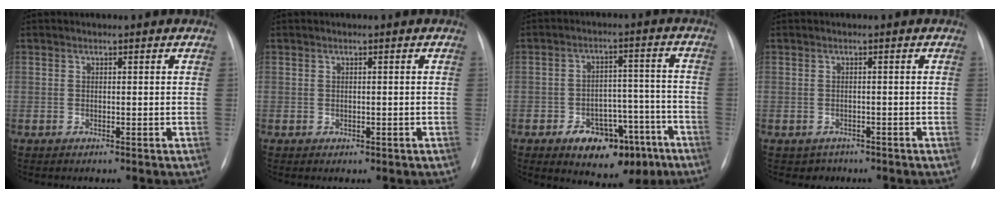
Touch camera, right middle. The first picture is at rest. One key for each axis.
{"total": 0.8, "fx": -0.3, "fy": 0.7, "fz": 0.3, "tx": -0.005, "ty": 0.001, "tz": 0.000}
{"total": 11.8, "fx": -6.7, "fy": 6.6, "fz": 7.2, "tx": -0.084, "ty": 0.026, "tz": -0.086}
{"total": 1.9, "fx": -1.2, "fy": 1.4, "fz": -0.2, "tx": -0.002, "ty": 0.006, "tz": -0.015}